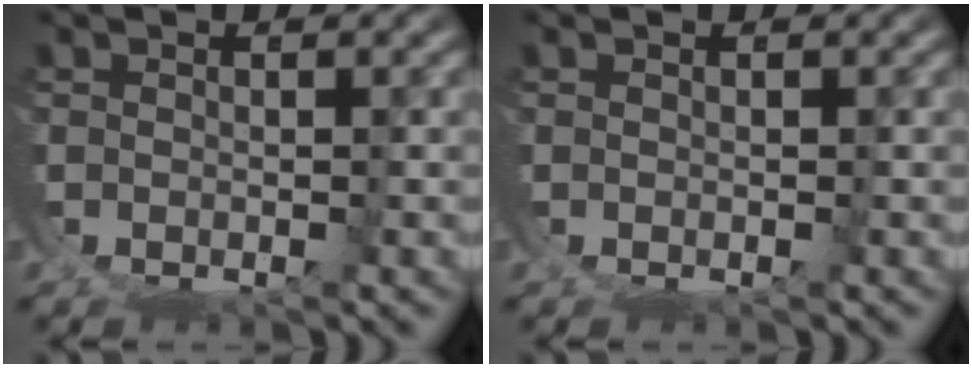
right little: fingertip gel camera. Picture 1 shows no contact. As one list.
[{"total": 0.0}]